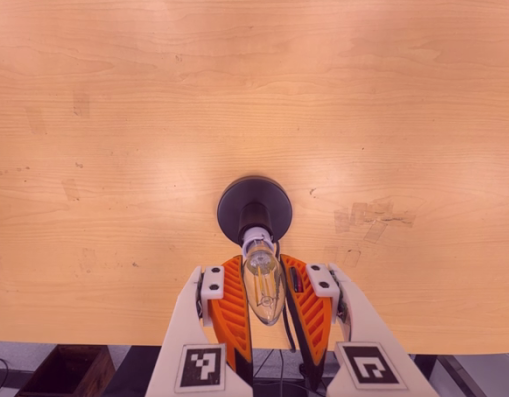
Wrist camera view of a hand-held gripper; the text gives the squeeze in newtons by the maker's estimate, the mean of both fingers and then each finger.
{"total": 10.1, "left": 9.6, "right": 10.5}